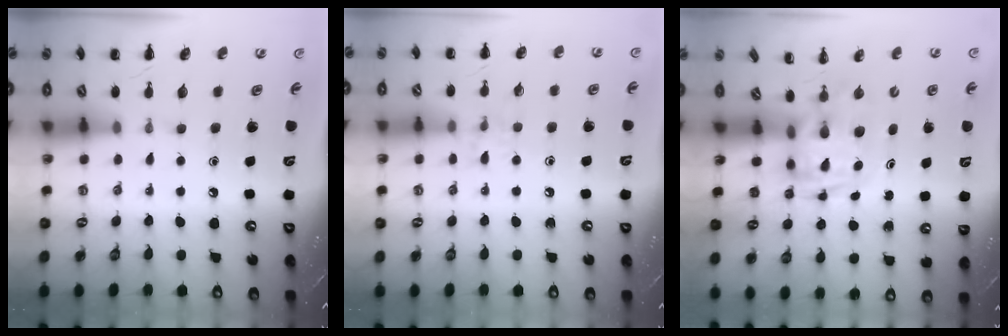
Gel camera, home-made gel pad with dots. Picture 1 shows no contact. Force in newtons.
{"total": 6.9, "press": 6.6, "slide": 1.8}
{"total": 2.7, "press": 2.6, "slide": 0.5}